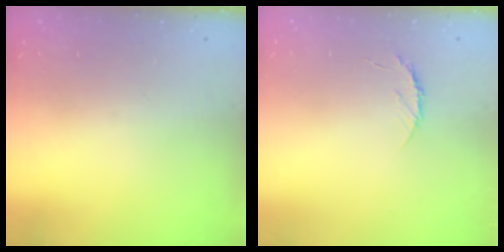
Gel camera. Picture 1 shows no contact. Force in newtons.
{"total": 4.7, "press": 4.6, "slide": 0.4}